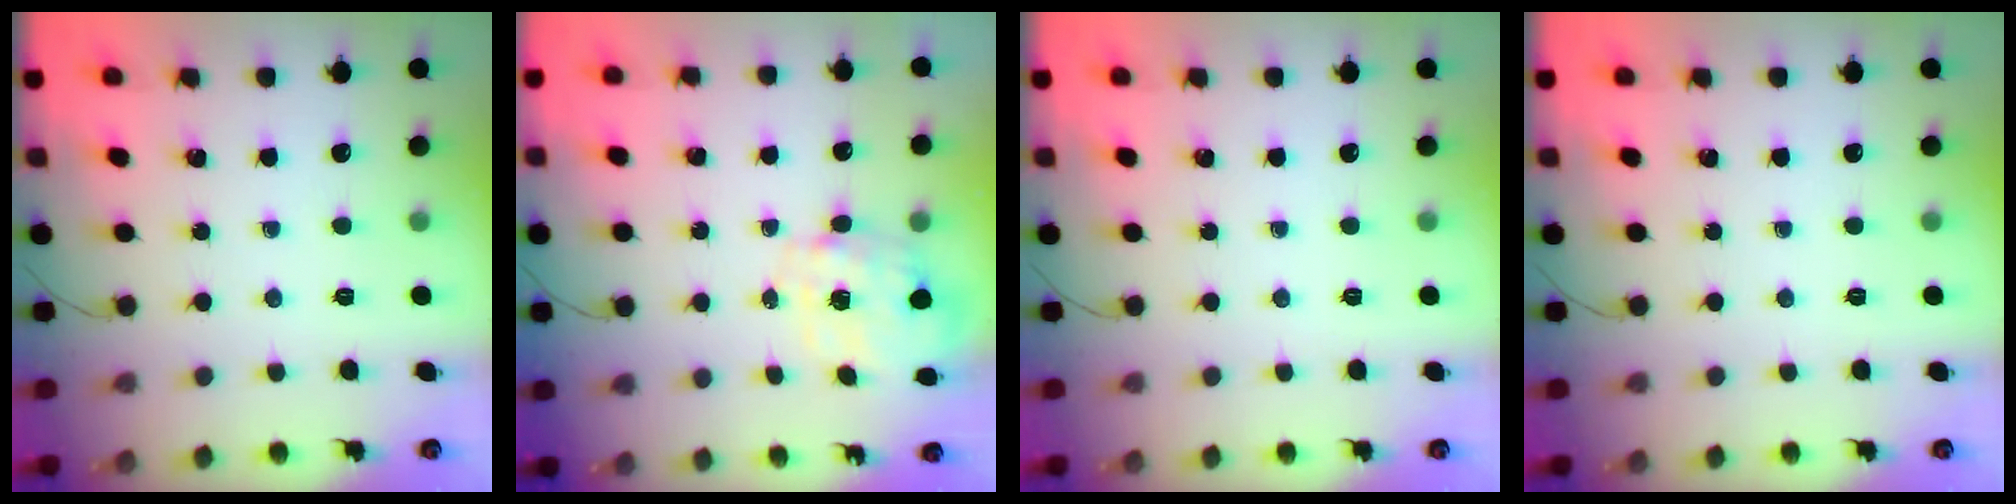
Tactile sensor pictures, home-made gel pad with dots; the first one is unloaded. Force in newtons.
{"total": 2.7, "press": 2.6, "slide": 0.8}
{"total": 0.0}
{"total": 0.0}